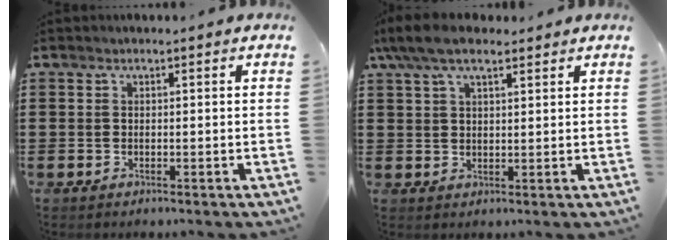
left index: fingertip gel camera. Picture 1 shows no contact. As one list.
[{"total": 6.4, "force": [4.4, 2.4, 3.9], "torque": [-0.087, 0.003, 0.082]}]